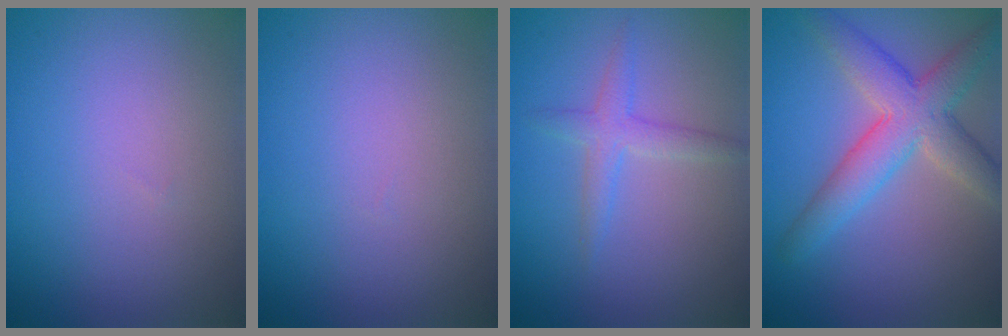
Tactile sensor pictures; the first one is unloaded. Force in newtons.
{"total": 0.0}
{"total": 2.2, "press": 2.2, "slide": 0.1}
{"total": 6.0, "press": 6.0, "slide": 0.2}